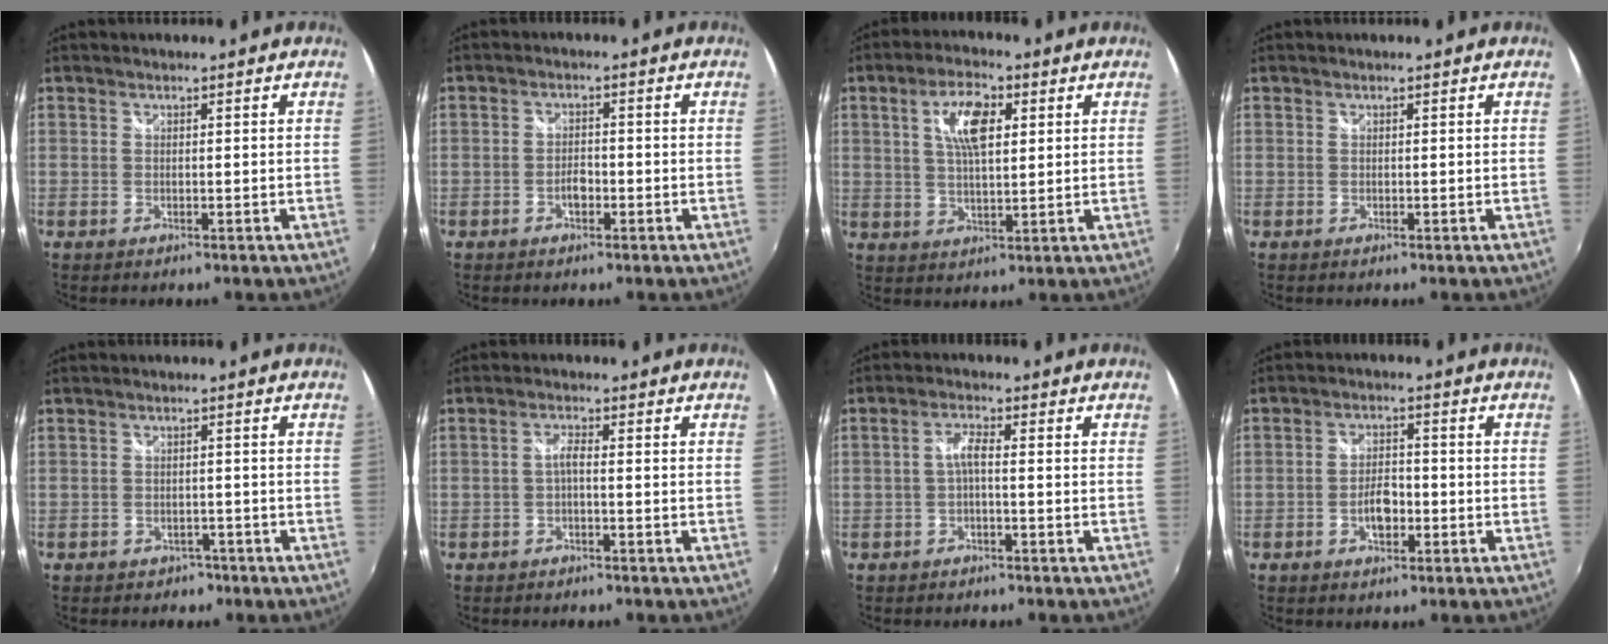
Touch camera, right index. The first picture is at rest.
{"total": 2.4, "force": [-1.2, 1.3, 1.6], "torque": [-0.031, 0.002, -0.022]}
{"total": 8.1, "force": [2.6, 3.3, 7.0], "torque": [-0.128, 0.011, 0.047]}
{"total": 0.0}
{"total": 3.7, "force": [-2.4, 2.6, 0.7], "torque": [-0.018, 0.002, -0.031]}
{"total": 1.9, "force": [-0.8, 0.2, 1.7], "torque": [-0.034, 0.005, -0.016]}
{"total": 2.6, "force": [-0.8, 0.3, 2.4], "torque": [-0.051, 0.006, -0.016]}
{"total": 4.7, "force": [-1.9, 2.5, 3.5], "torque": [-0.068, 0.004, -0.030]}